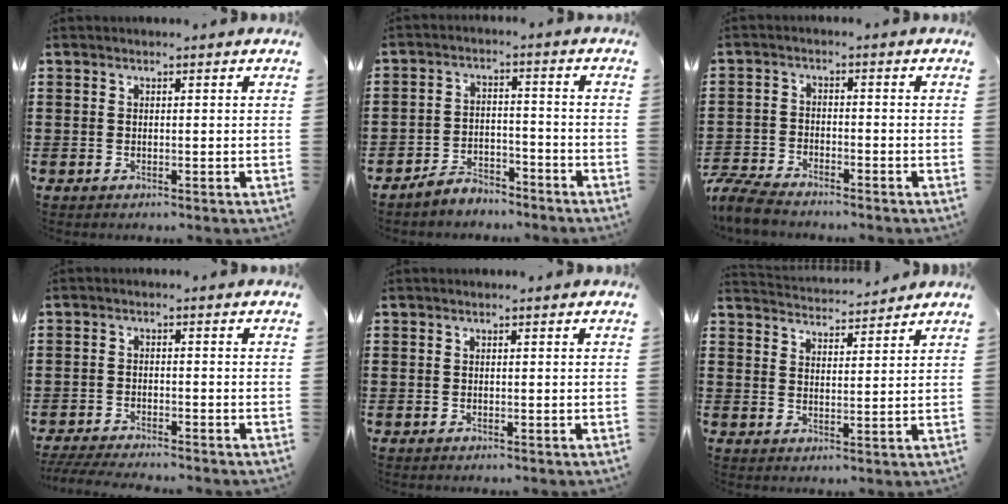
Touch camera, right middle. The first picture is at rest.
{"total": 4.4, "force": [-4.3, 1.0, 0.1], "torque": [-0.006, 0.009, -0.089]}
{"total": 5.3, "force": [-5.0, 0.7, 1.4], "torque": [-0.047, -0.003, -0.106]}
{"total": 3.3, "force": [-3.2, 0.1, 0.9], "torque": [-0.028, -0.006, -0.070]}
{"total": 0.0}
{"total": 3.2, "force": [3.1, -0.1, -0.6], "torque": [-0.001, -0.025, 0.055]}